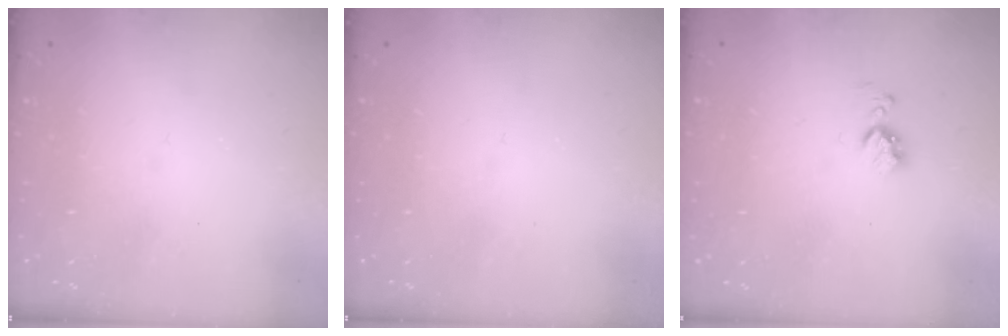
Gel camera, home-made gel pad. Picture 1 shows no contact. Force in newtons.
{"total": 0.0}
{"total": 4.9, "press": 4.9, "slide": 0.5}